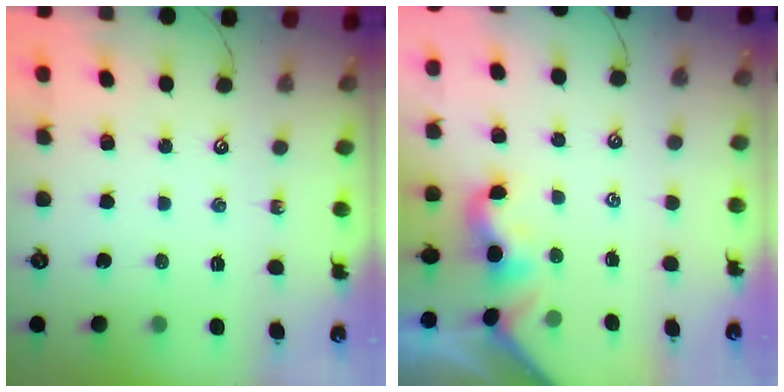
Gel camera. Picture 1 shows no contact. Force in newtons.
{"total": 1.9, "press": 1.9, "slide": 0.5}